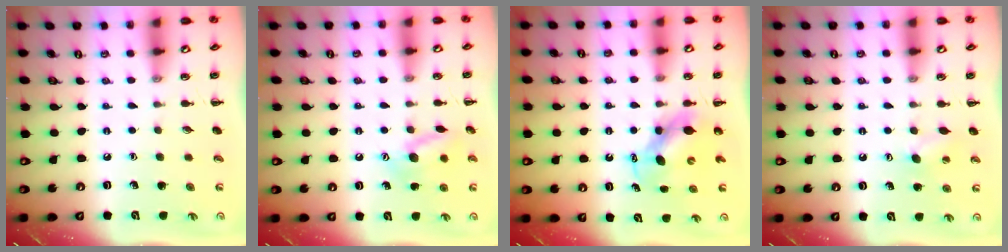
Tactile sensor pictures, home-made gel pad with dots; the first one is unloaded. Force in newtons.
{"total": 11.9, "press": 11.9, "slide": 0.7}
{"total": 6.4, "press": 6.4, "slide": 0.8}
{"total": 6.2, "press": 6.0, "slide": 1.5}